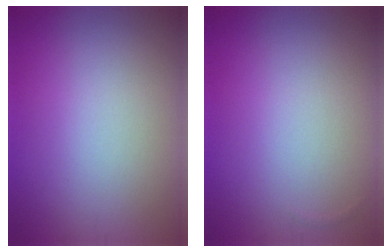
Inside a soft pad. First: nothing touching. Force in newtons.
{"total": 0.0}